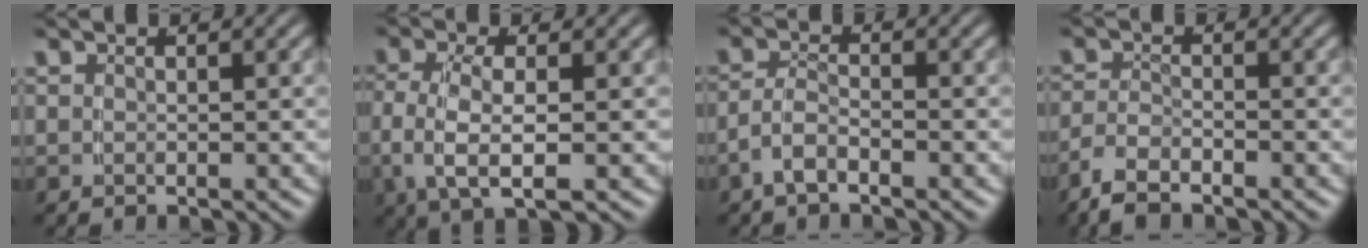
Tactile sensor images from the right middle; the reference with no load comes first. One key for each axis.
{"total": 5.3, "fx": -0.5, "fy": 2.7, "fz": 4.5, "tx": -0.107, "ty": -0.013, "tz": -0.003}
{"total": 2.6, "fx": -1.8, "fy": 1.1, "fz": 1.6, "tx": -0.035, "ty": -0.010, "tz": -0.031}
{"total": 3.1, "fx": -2.3, "fy": 1.5, "fz": 1.5, "tx": -0.043, "ty": -0.010, "tz": -0.039}